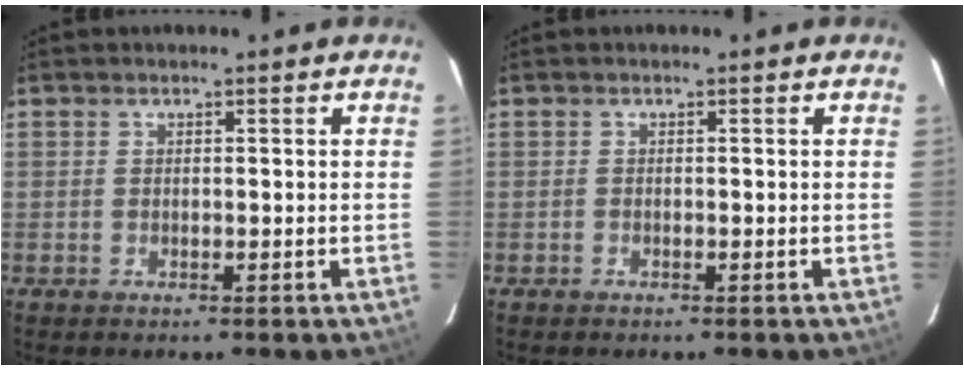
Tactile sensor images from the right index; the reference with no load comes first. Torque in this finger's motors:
{"motor_torque": [0.02, -0.02, 0.01, 0.00]}